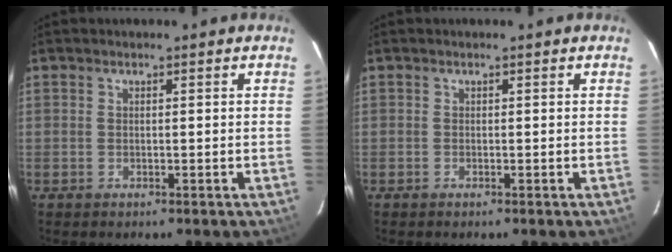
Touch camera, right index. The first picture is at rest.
{"total": 0.0}